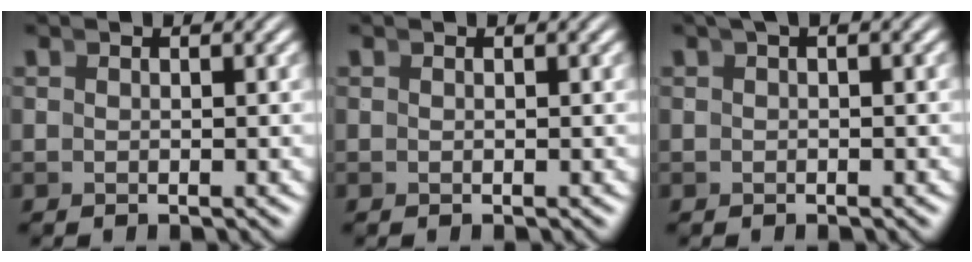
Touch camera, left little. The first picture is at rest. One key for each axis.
{"total": 0.0}
{"total": 1.2, "fx": 0.7, "fy": 0.2, "fz": 1.0, "tx": -0.013, "ty": 0.014, "tz": 0.006}